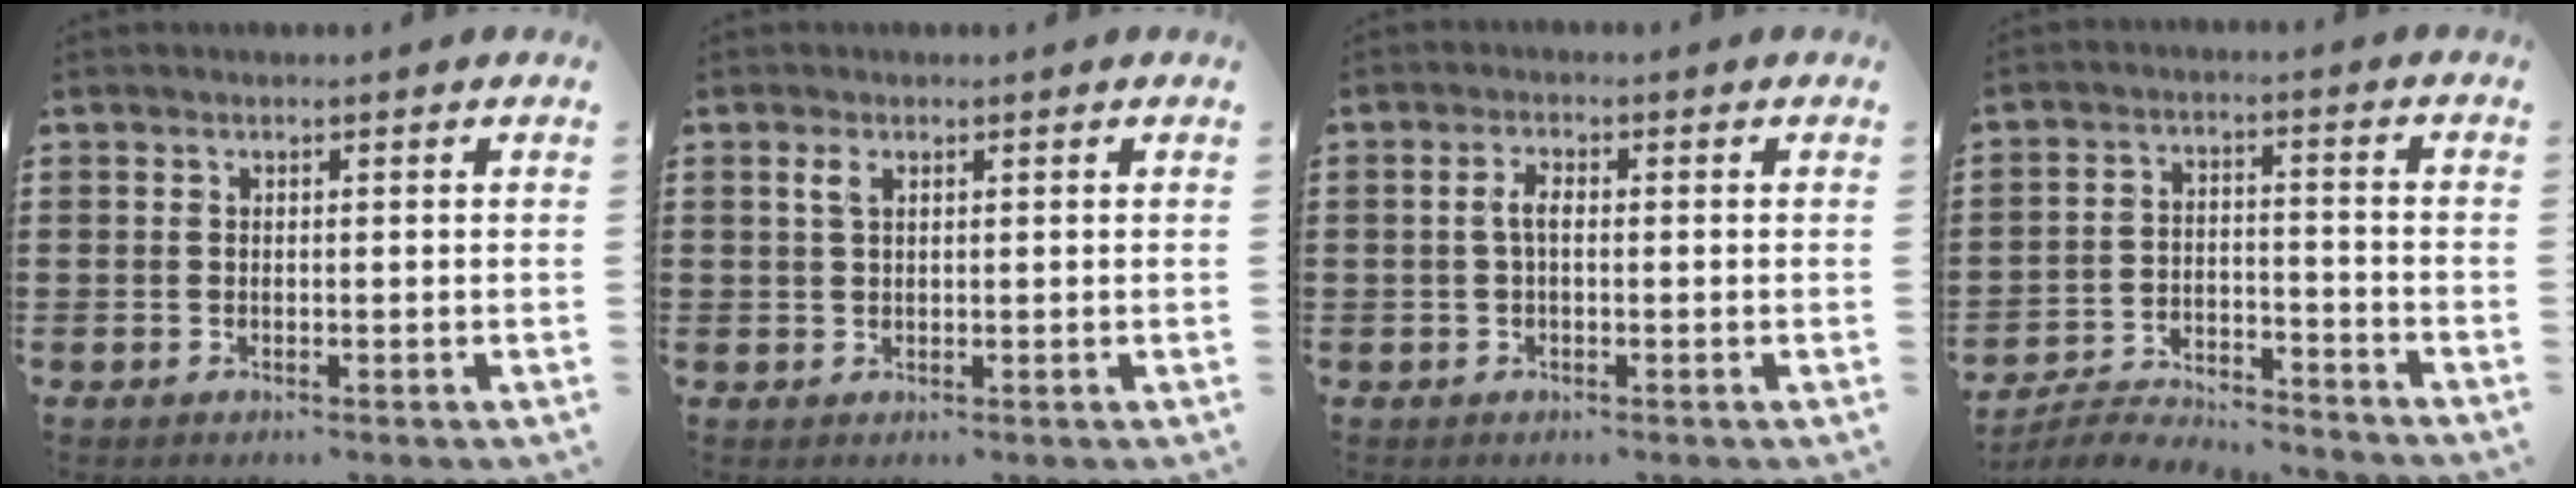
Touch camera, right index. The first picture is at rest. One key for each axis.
{"total": 1.7, "fx": 0.7, "fy": 0.7, "fz": 1.4, "tx": -0.032, "ty": 0.003, "tz": 0.012}
{"total": 2.5, "fx": -0.3, "fy": 0.9, "fz": 2.3, "tx": -0.052, "ty": -0.002, "tz": -0.008}
{"total": 5.3, "fx": -5.2, "fy": 0.4, "fz": 0.8, "tx": -0.029, "ty": 0.001, "tz": -0.108}